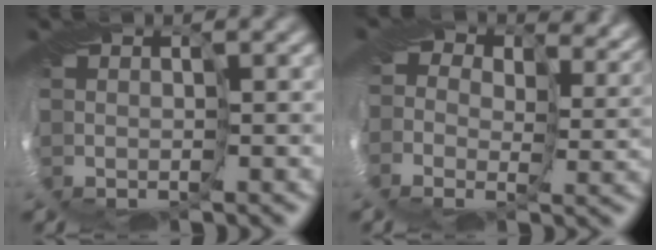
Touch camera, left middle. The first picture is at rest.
{"total": 11.4, "force": [5.9, 8.1, 5.5], "torque": [-0.113, 0.020, 0.081]}